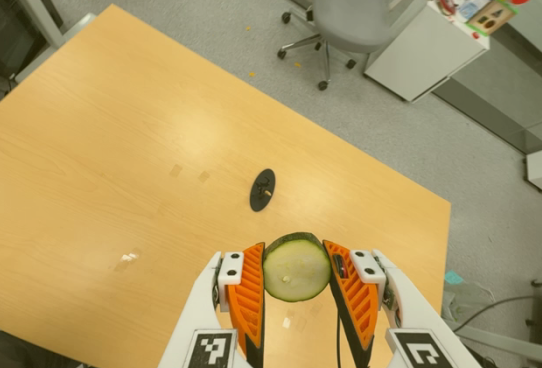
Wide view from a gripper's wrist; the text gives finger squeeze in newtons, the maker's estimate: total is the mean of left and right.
{"total": 11.0, "left": 10.1, "right": 11.8}